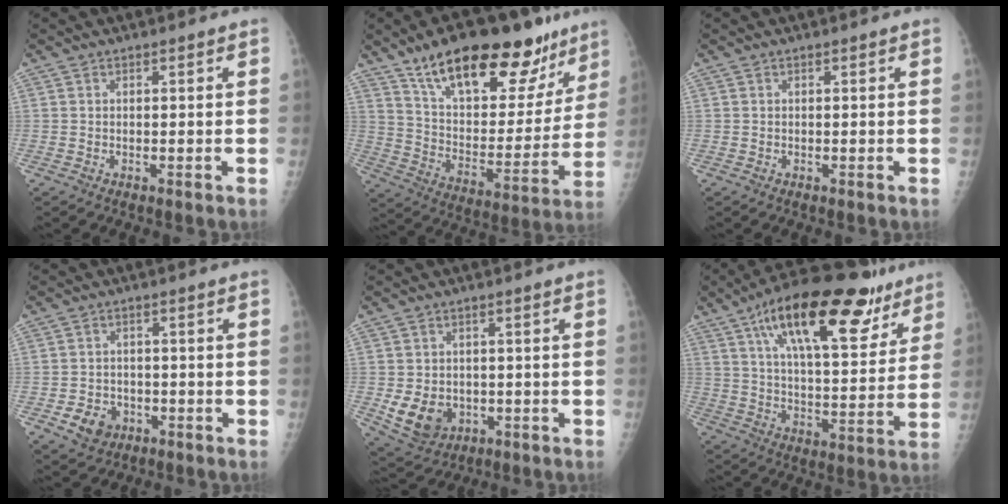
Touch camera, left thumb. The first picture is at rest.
{"total": 27.5, "force": [18.3, 11.5, 17.1], "torque": [-0.213, -0.057, 0.287]}
{"total": 0.0}
{"total": 5.4, "force": [-2.3, 4.5, 2.1], "torque": [-0.017, 0.012, -0.030]}
{"total": 8.5, "force": [-1.9, 6.9, 4.6], "torque": [-0.066, 0.004, -0.011]}
{"total": 24.9, "force": [14.1, 9.7, 18.1], "torque": [-0.251, -0.027, 0.223]}